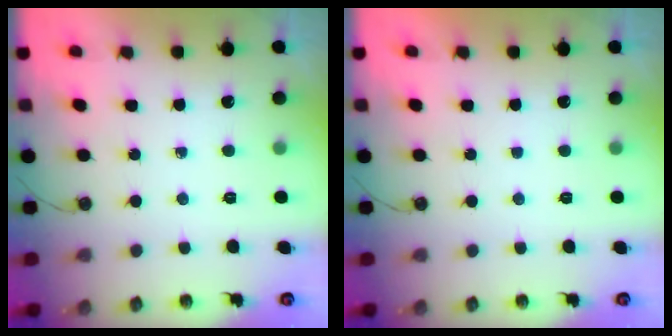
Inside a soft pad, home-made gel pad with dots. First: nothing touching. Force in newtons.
{"total": 0.0}